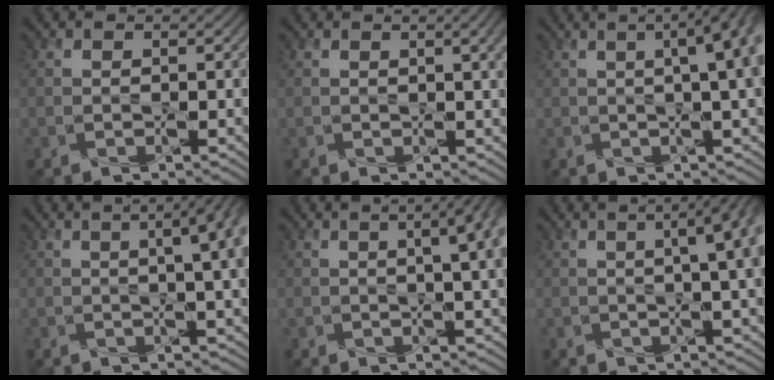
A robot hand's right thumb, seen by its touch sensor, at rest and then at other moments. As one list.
[{"total": 3.6, "force": [1.1, 1.0, 3.2], "torque": [-0.042, 0.007, 0.022]}, {"total": 9.4, "force": [1.3, 2.8, 8.8], "torque": [-0.096, 0.029, 0.002]}, {"total": 8.2, "force": [1.4, 2.4, 7.8], "torque": [-0.090, 0.025, 0.008]}, {"total": 7.8, "force": [1.5, 2.4, 7.3], "torque": [-0.083, 0.027, 0.009]}, {"total": 8.7, "force": [1.3, 2.6, 8.2], "torque": [-0.091, 0.027, 0.003]}]